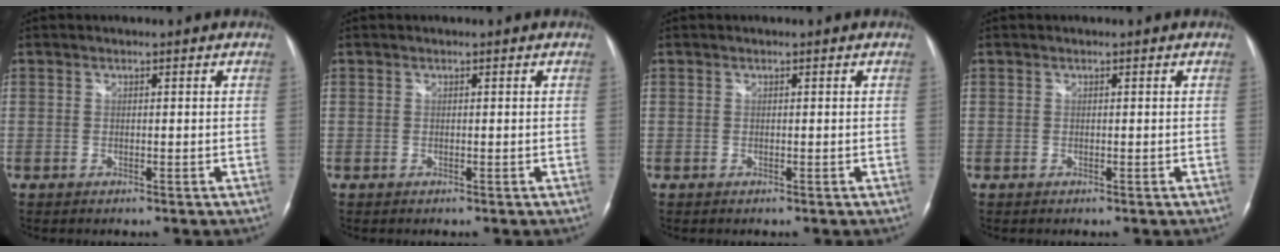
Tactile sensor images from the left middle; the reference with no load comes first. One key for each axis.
{"total": 0.0}
{"total": 0.0}
{"total": 0.0}